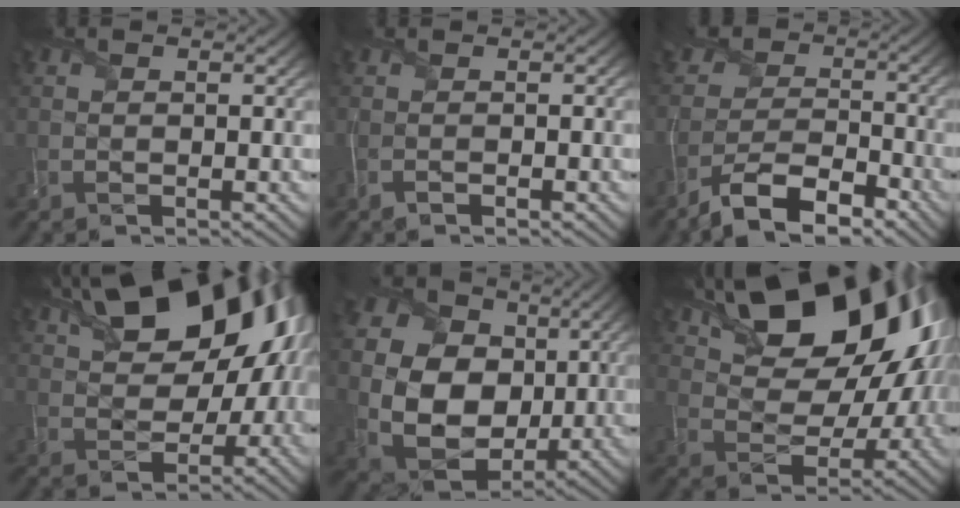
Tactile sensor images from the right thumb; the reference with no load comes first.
{"total": 1.2, "force": [-0.9, 0.3, 0.8], "torque": [-0.023, -0.003, -0.017]}
{"total": 8.9, "force": [-6.0, 4.5, 4.8], "torque": [-0.077, -0.007, -0.119]}
{"total": 17.7, "force": [6.6, 10.2, 12.9], "torque": [-0.190, 0.029, 0.104]}
{"total": 18.7, "force": [1.8, 15.4, 10.4], "torque": [-0.253, -0.005, 0.049]}
{"total": 18.9, "force": [8.5, 10.6, 13.2], "torque": [-0.211, 0.025, 0.138]}